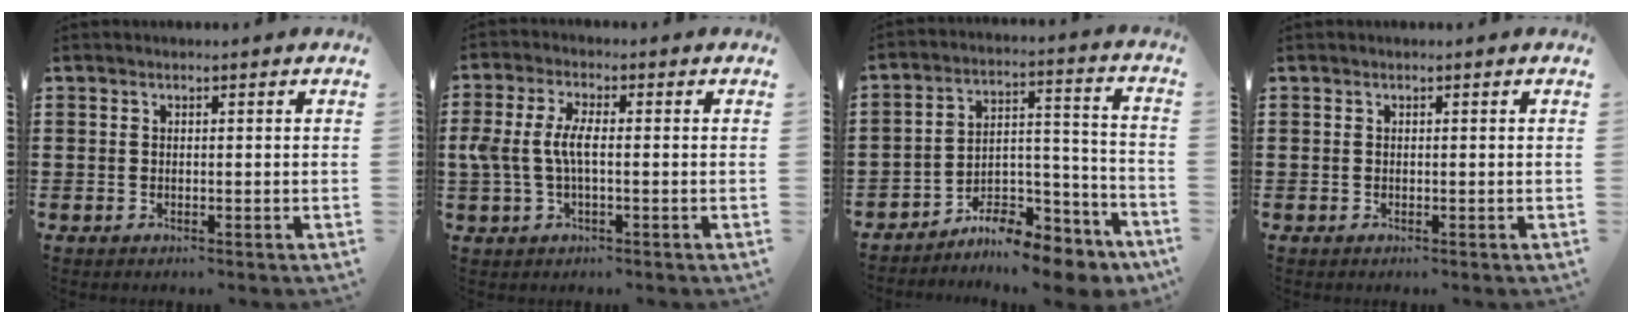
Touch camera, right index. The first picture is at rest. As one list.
[{"total": 5.1, "force": [-0.4, 1.9, 4.7], "torque": [-0.114, -0.005, -0.016]}, {"total": 8.8, "force": [-8.3, 2.0, 2.2], "torque": [-0.017, 0.032, -0.155]}, {"total": 0.0}]